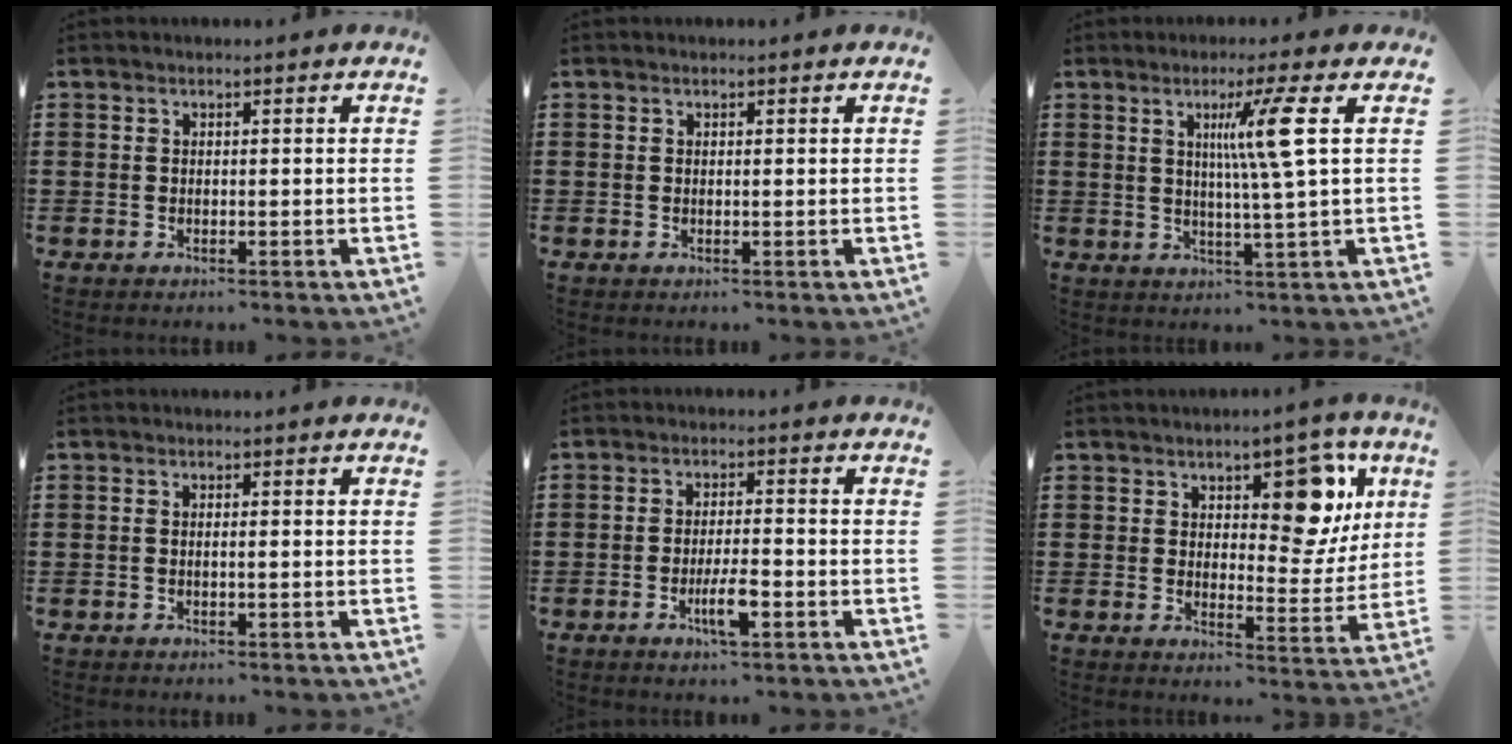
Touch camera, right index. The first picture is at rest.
{"total": 0.0}
{"total": 7.6, "force": [2.2, -1.0, 7.2], "torque": [-0.135, -0.007, 0.024]}
{"total": 0.5, "force": [-0.1, 0.0, 0.5], "torque": [-0.010, -0.005, -0.001]}
{"total": 4.9, "force": [-2.1, 1.0, 4.3], "torque": [-0.082, -0.005, -0.037]}
{"total": 10.4, "force": [5.4, 4.9, 7.3], "torque": [-0.093, -0.022, 0.086]}